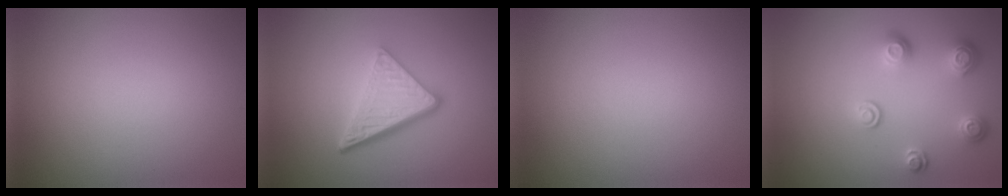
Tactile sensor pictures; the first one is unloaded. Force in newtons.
{"total": 5.5, "press": 3.7, "slide": 4.0}
{"total": 0.0}
{"total": 3.1, "press": 2.6, "slide": 1.7}